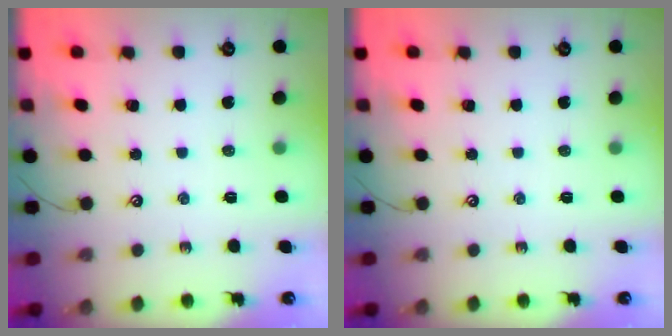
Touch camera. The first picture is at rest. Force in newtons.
{"total": 0.0}